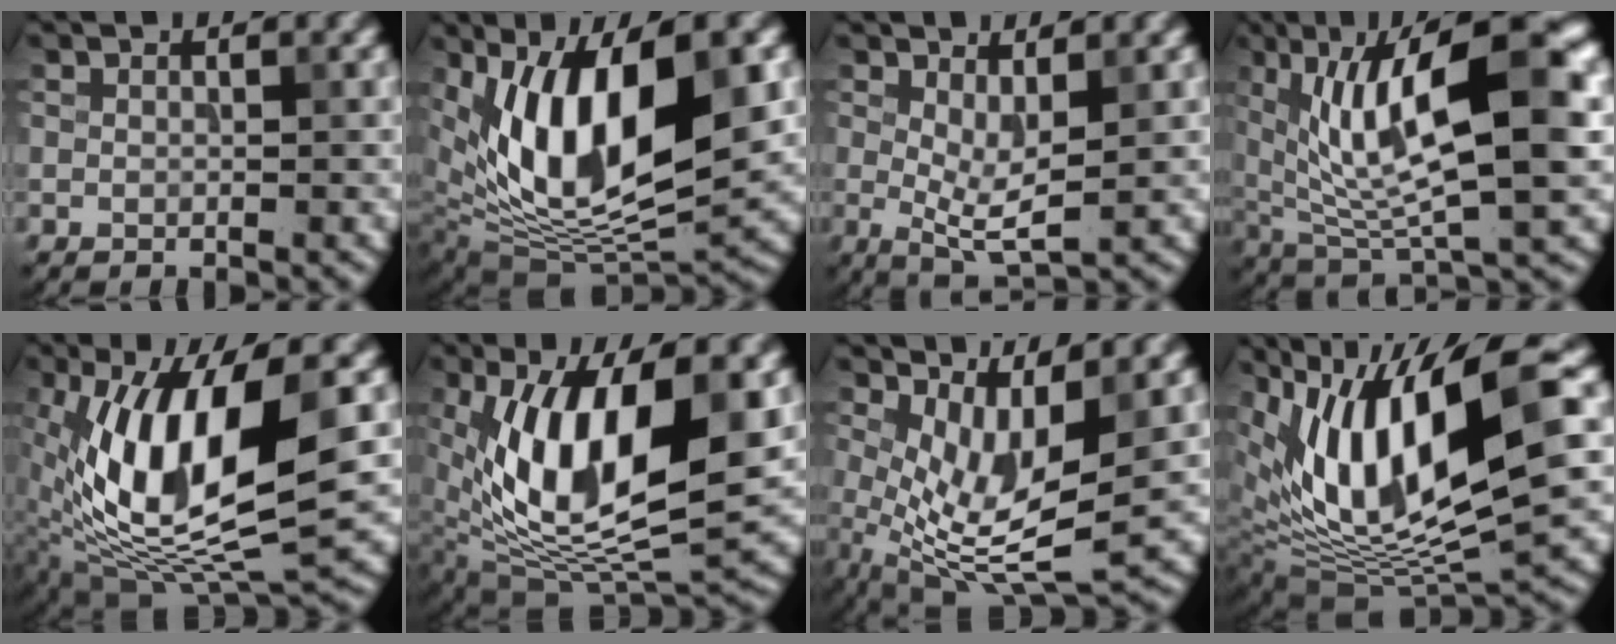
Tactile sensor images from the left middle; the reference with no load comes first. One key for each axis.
{"total": 12.9, "fx": 2.8, "fy": 5.8, "fz": 11.1, "tx": -0.187, "ty": -0.009, "tz": 0.049}
{"total": 3.8, "fx": 0.6, "fy": 1.3, "fz": 3.5, "tx": -0.067, "ty": -0.011, "tz": 0.013}
{"total": 13.3, "fx": 2.8, "fy": 4.3, "fz": 12.3, "tx": -0.202, "ty": 0.010, "tz": 0.045}
{"total": 12.8, "fx": 1.0, "fy": 5.0, "fz": 11.7, "tx": -0.220, "ty": 0.001, "tz": 0.014}
{"total": 13.8, "fx": 1.9, "fy": 6.2, "fz": 12.2, "tx": -0.219, "ty": -0.009, "tz": 0.028}
{"total": 6.6, "fx": 1.2, "fy": 2.6, "fz": 6.0, "tx": -0.124, "ty": -0.021, "tz": 0.027}
{"total": 13.5, "fx": 3.6, "fy": 5.1, "fz": 11.9, "tx": -0.220, "ty": -0.004, "tz": 0.071}